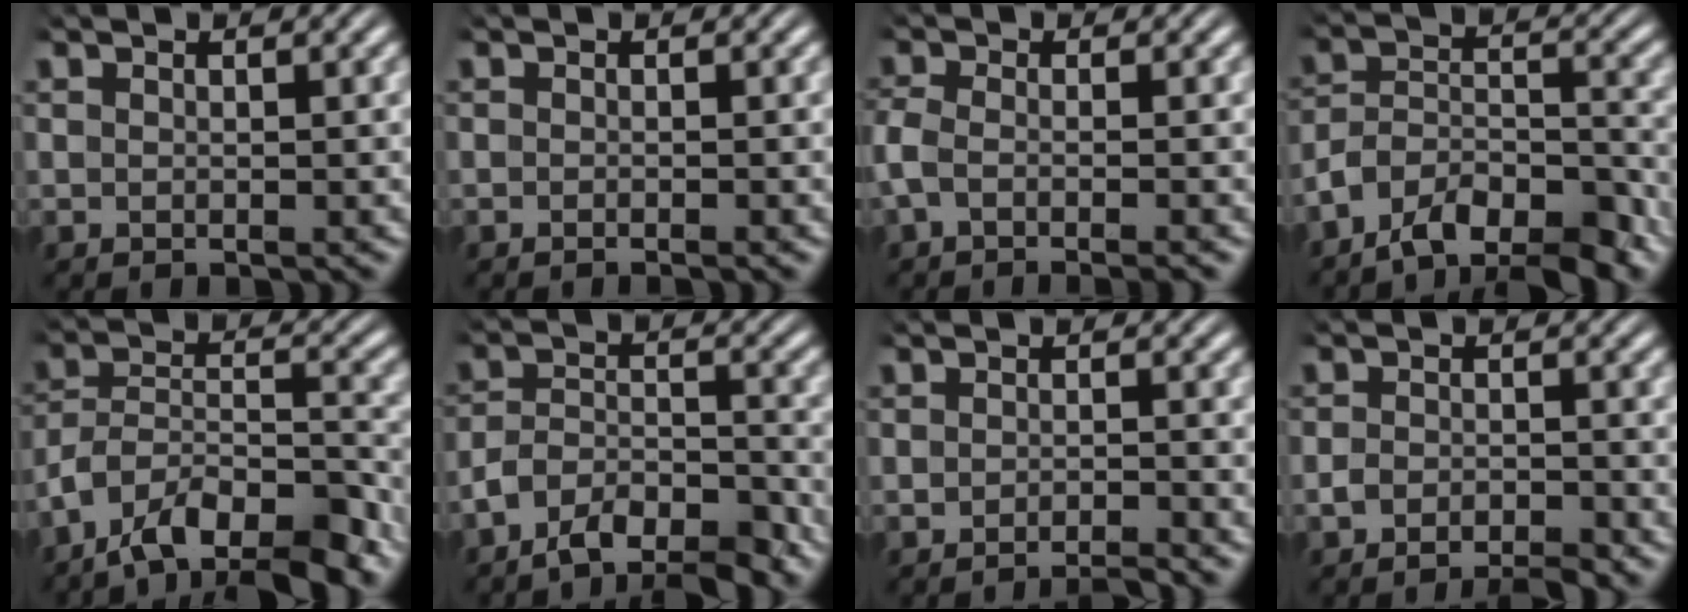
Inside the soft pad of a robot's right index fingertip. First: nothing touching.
{"total": 0.8, "force": [-0.7, -0.1, 0.3], "torque": [-0.003, 0.002, -0.015]}
{"total": 3.4, "force": [-1.9, 1.3, 2.5], "torque": [-0.056, -0.009, -0.029]}
{"total": 10.1, "force": [-6.9, 6.4, 3.9], "torque": [-0.076, -0.038, -0.115]}
{"total": 10.7, "force": [-5.9, 7.3, 5.2], "torque": [-0.104, -0.036, -0.097]}
{"total": 7.9, "force": [-5.8, 4.3, 3.3], "torque": [-0.056, -0.025, -0.100]}
{"total": 2.0, "force": [-1.9, -0.1, 0.5], "torque": [-0.004, -0.003, -0.036]}
{"total": 2.6, "force": [-2.3, 0.5, 1.0], "torque": [-0.019, -0.006, -0.042]}